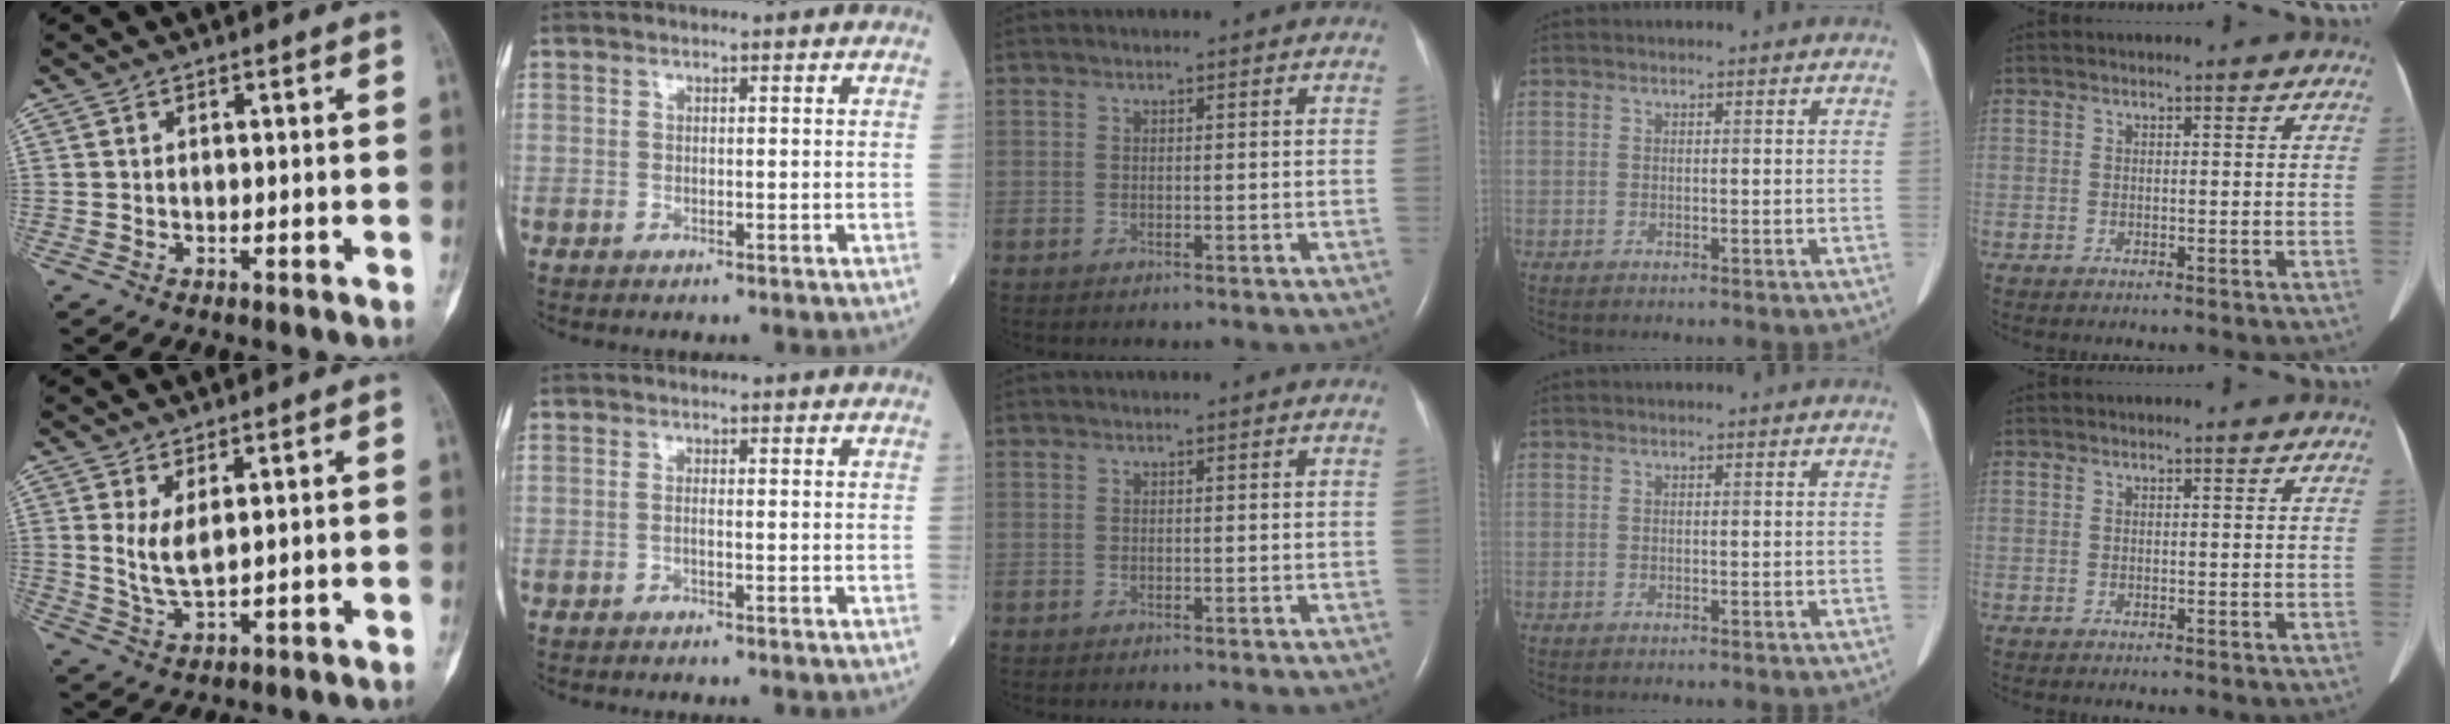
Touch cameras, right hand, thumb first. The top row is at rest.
{"thumb": {"total": 4.6, "force": [1.5, 1.5, 4.1], "torque": [-0.081, -0.019, 0.040]}, "index": {"total": 0.5, "force": [-0.2, 0.0, 0.5], "torque": [-0.009, 0.001, -0.006]}}